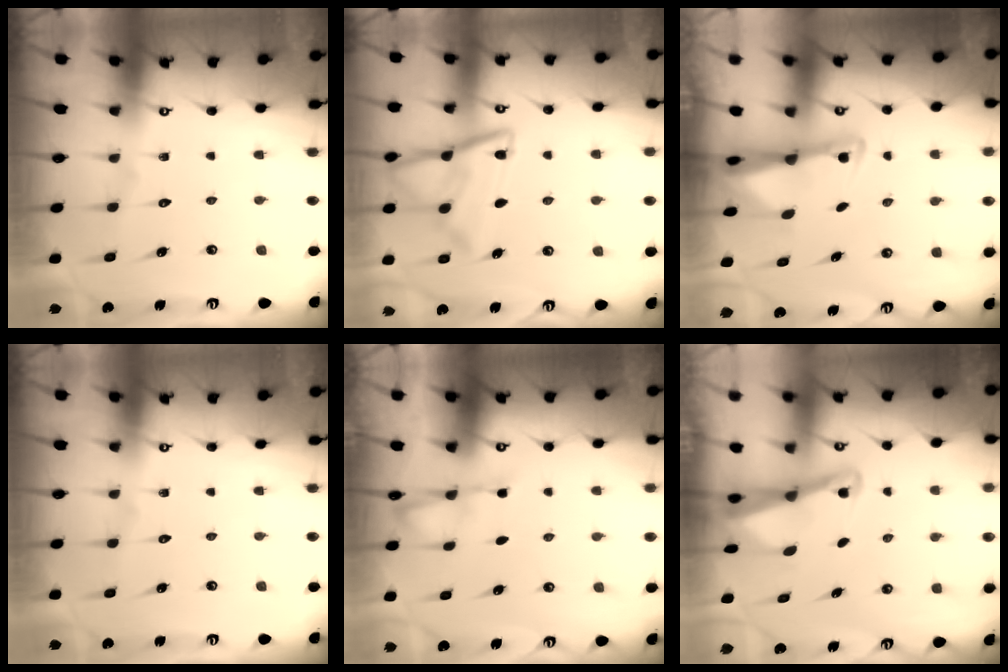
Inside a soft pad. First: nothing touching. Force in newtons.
{"total": 13.7, "press": 13.6, "slide": 1.2}
{"total": 2.2, "press": 2.2, "slide": 0.4}
{"total": 0.0}
{"total": 2.3, "press": 2.3, "slide": 0.4}
{"total": 2.7, "press": 2.6, "slide": 0.6}